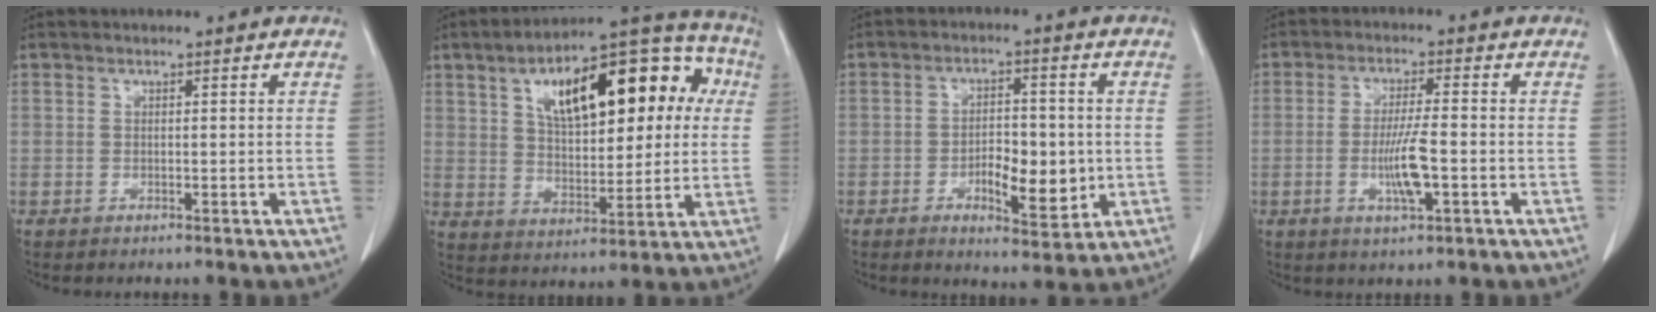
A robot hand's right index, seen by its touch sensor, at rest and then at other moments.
{"total": 20.9, "force": [6.1, 8.8, 17.9], "torque": [-0.261, 0.052, 0.093]}
{"total": 8.2, "force": [-1.7, 3.3, 7.3], "torque": [-0.115, 0.001, -0.021]}
{"total": 6.5, "force": [-1.7, 0.6, 6.2], "torque": [-0.120, -0.006, -0.030]}